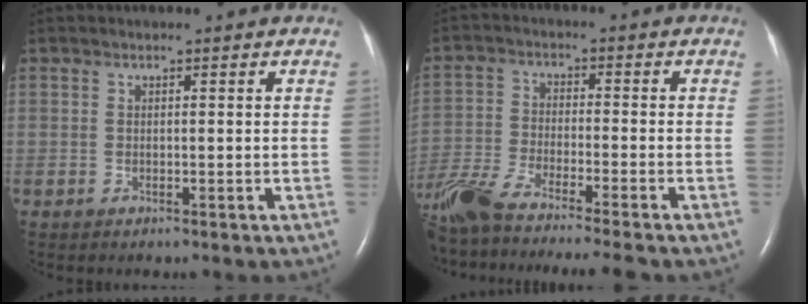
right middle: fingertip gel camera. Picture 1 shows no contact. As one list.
[{"total": 16.3, "force": [-14.0, 0.2, 8.5], "torque": [-0.181, -0.035, -0.245]}]